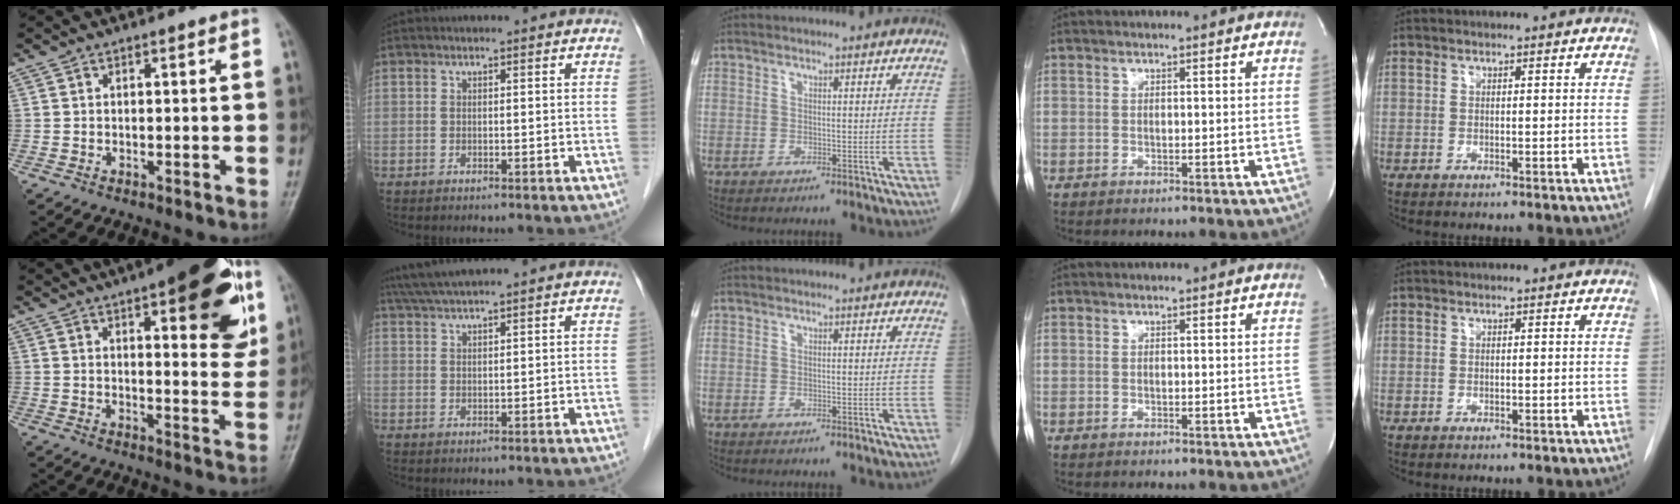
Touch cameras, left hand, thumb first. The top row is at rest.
{"thumb": {"total": 18.8, "force": [8.8, 6.5, 15.3], "torque": [-0.158, -0.027, 0.110]}, "index": {"total": 5.3, "force": [4.6, -0.8, 2.6], "torque": [-0.051, 0.029, 0.088]}}